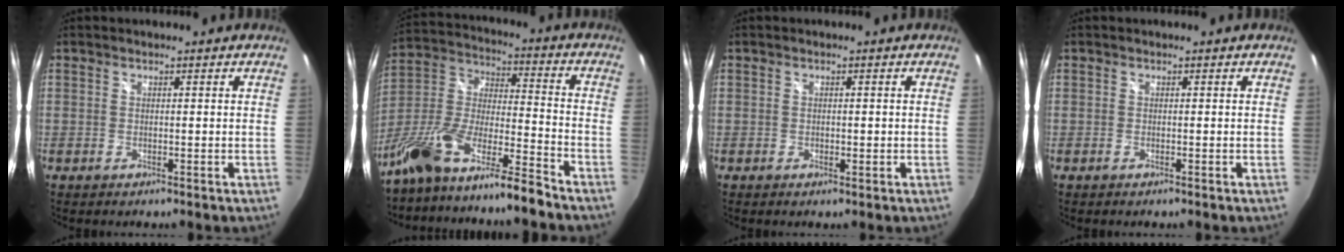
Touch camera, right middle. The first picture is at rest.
{"total": 15.7, "force": [-12.4, 0.8, 9.6], "torque": [-0.185, -0.020, -0.234]}
{"total": 0.9, "force": [-0.2, 0.5, 0.8], "torque": [-0.010, 0.001, -0.001]}
{"total": 0.0}